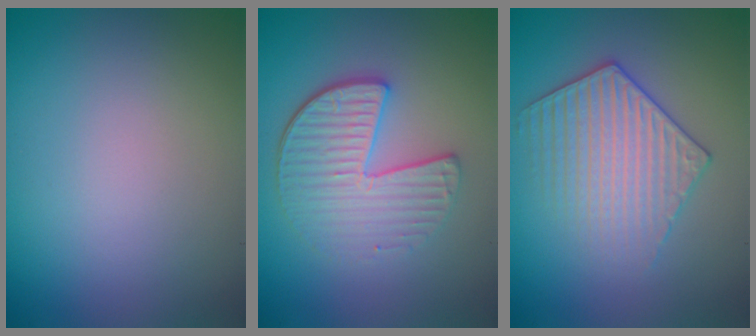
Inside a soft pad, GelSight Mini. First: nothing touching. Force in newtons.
{"total": 4.2, "press": 3.6, "slide": 2.1}
{"total": 3.6, "press": 3.5, "slide": 0.5}